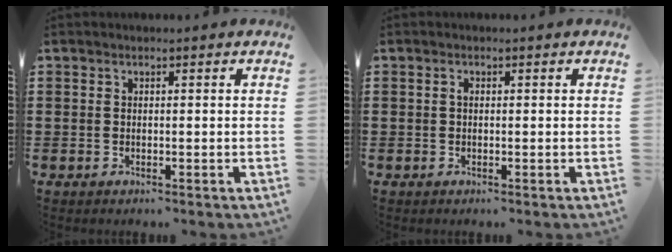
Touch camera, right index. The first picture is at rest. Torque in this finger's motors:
{"motor_torque": [0.27, -0.18, 0.02, 0.03]}